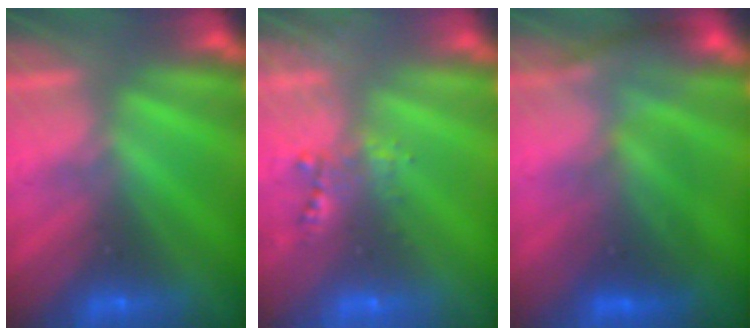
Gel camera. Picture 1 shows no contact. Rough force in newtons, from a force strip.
{"total": 2.4}
{"total": 2.7}